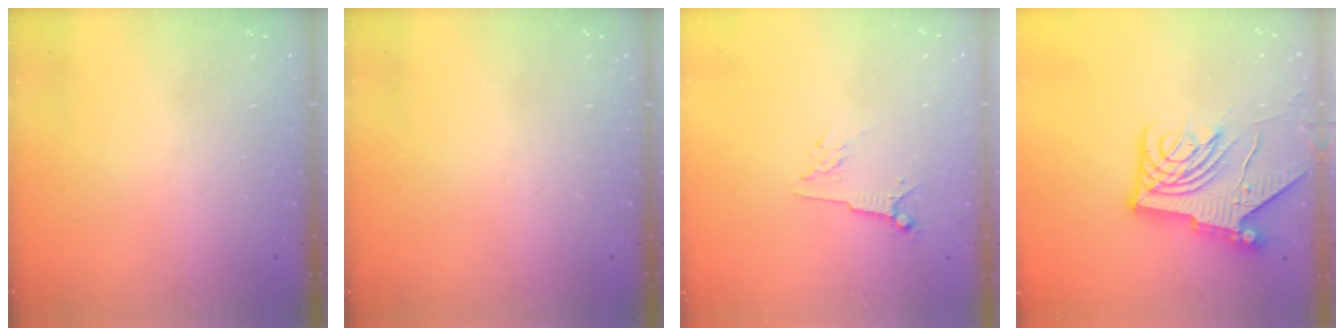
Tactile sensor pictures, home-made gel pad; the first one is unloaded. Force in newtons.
{"total": 0.0}
{"total": 4.1, "press": 4.0, "slide": 0.5}
{"total": 13.9, "press": 13.8, "slide": 1.6}